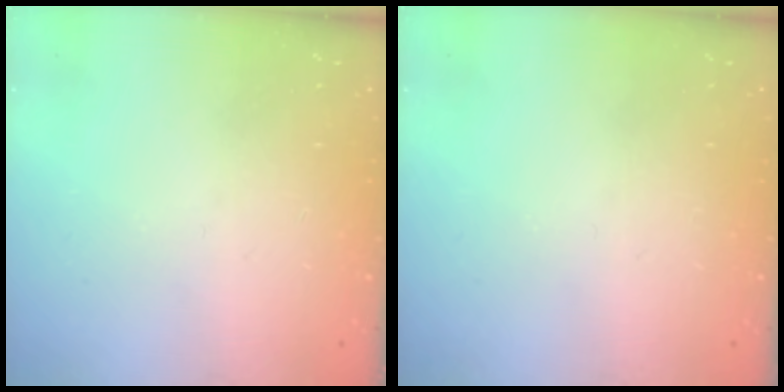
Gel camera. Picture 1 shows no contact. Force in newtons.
{"total": 0.0}